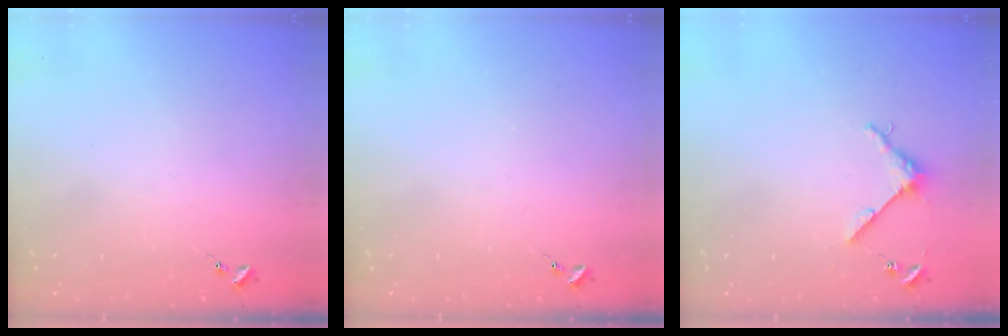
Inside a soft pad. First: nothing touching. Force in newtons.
{"total": 0.0}
{"total": 4.0, "press": 4.0, "slide": 0.4}